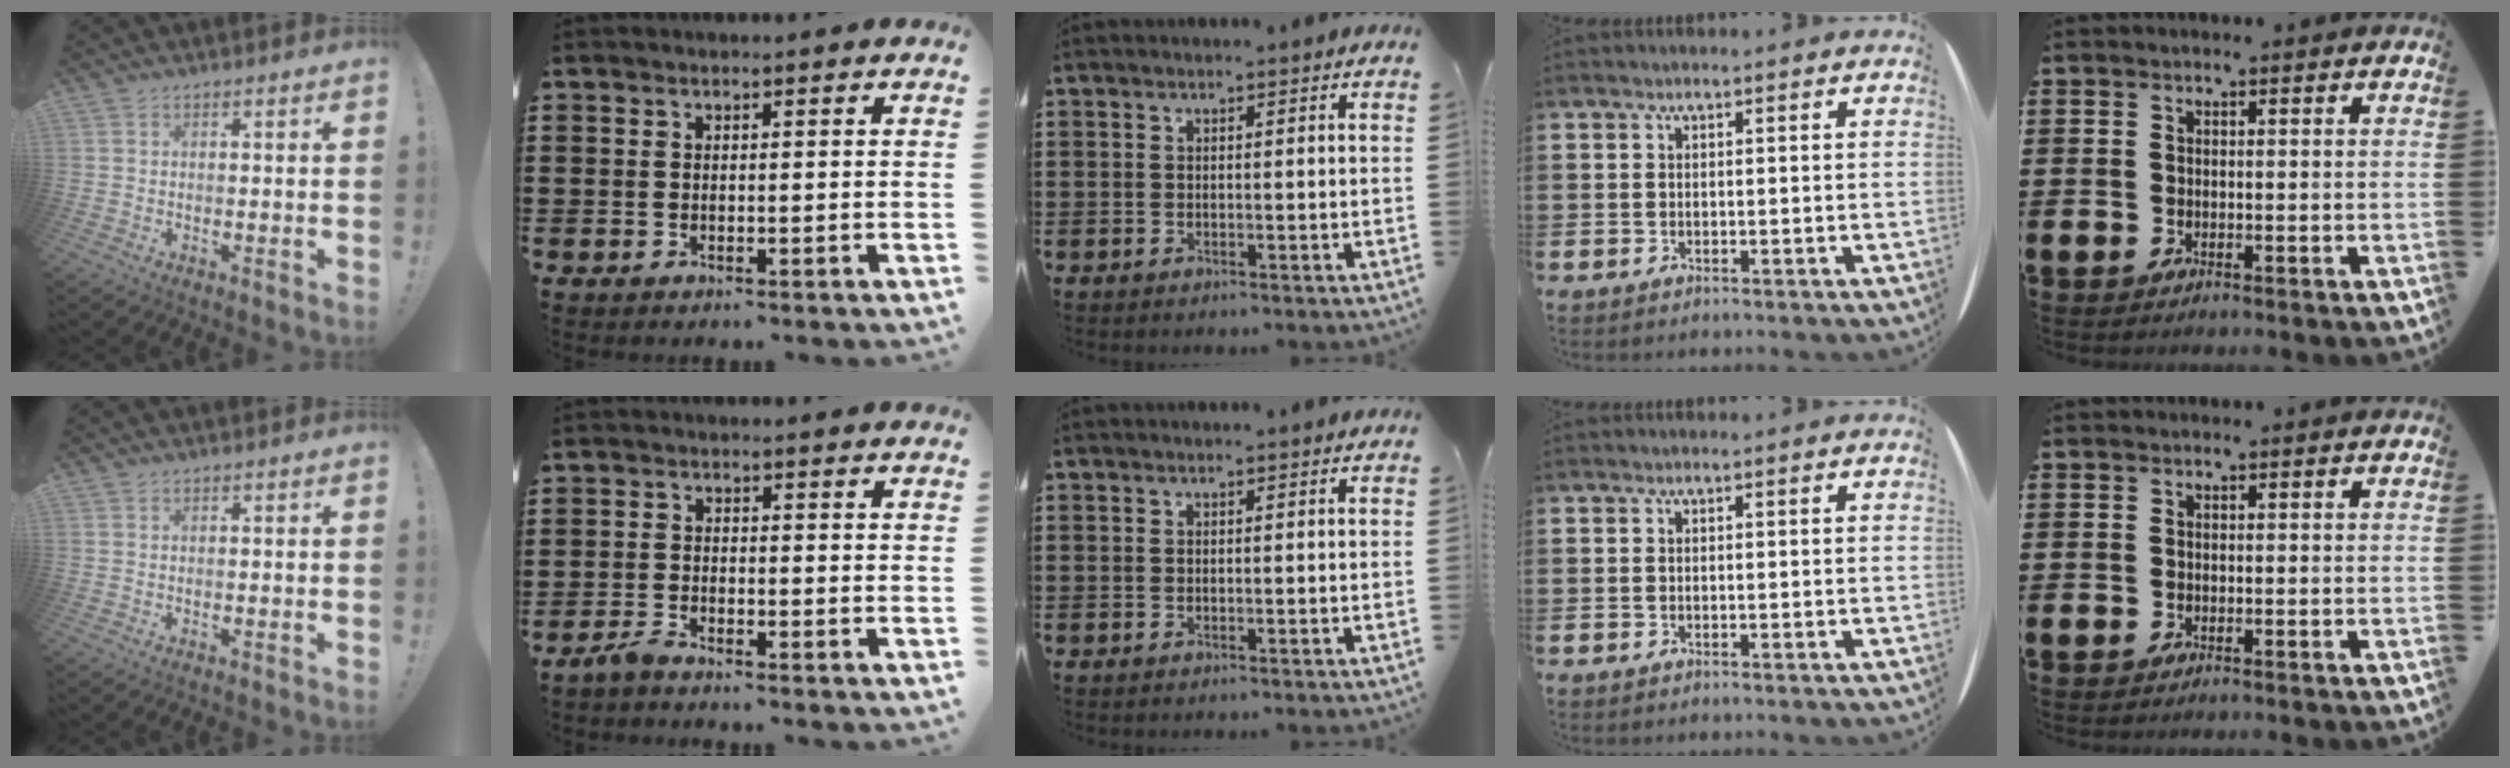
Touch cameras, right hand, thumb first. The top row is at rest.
{"index": {"total": 2.0, "force": [-1.9, 0.2, 0.7], "torque": [-0.020, 0.001, -0.039]}}